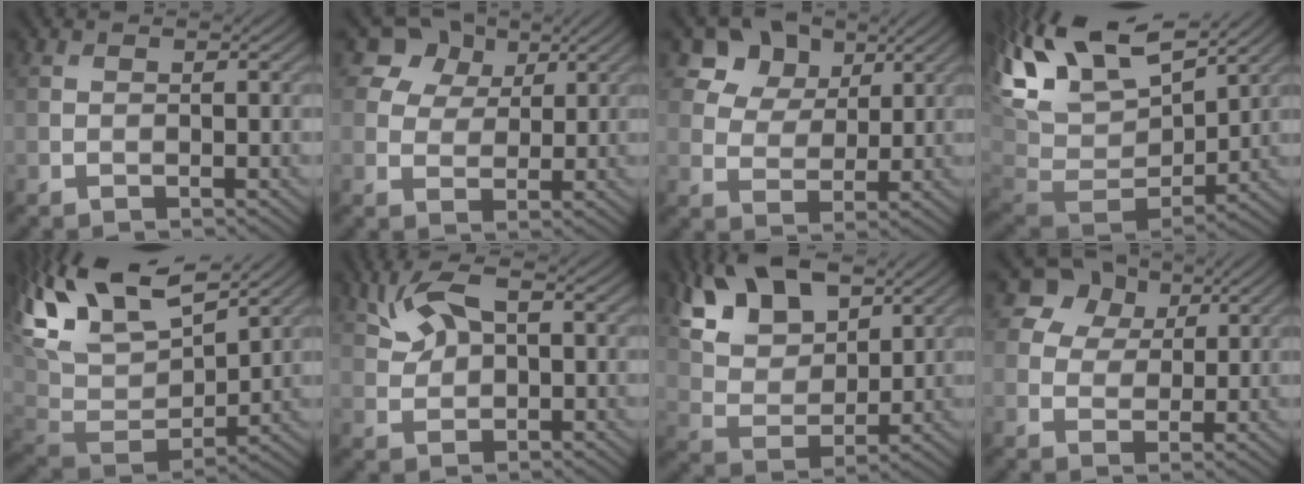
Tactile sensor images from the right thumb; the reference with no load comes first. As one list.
[{"total": 6.8, "force": [3.9, 4.9, 2.6], "torque": [-0.072, -0.003, 0.073]}, {"total": 8.2, "force": [4.9, 5.7, 3.2], "torque": [-0.084, -0.014, 0.103]}, {"total": 17.1, "force": [7.4, 9.1, 12.5], "torque": [-0.262, 0.011, 0.164]}, {"total": 17.6, "force": [9.2, 8.5, 12.3], "torque": [-0.275, 0.023, 0.175]}, {"total": 5.9, "force": [2.1, 3.3, 4.4], "torque": [-0.097, 0.011, 0.035]}, {"total": 12.9, "force": [8.3, 6.3, 7.7], "torque": [-0.178, 0.015, 0.137]}, {"total": 8.1, "force": [4.5, 6.0, 3.0], "torque": [-0.087, 0.006, 0.081]}]